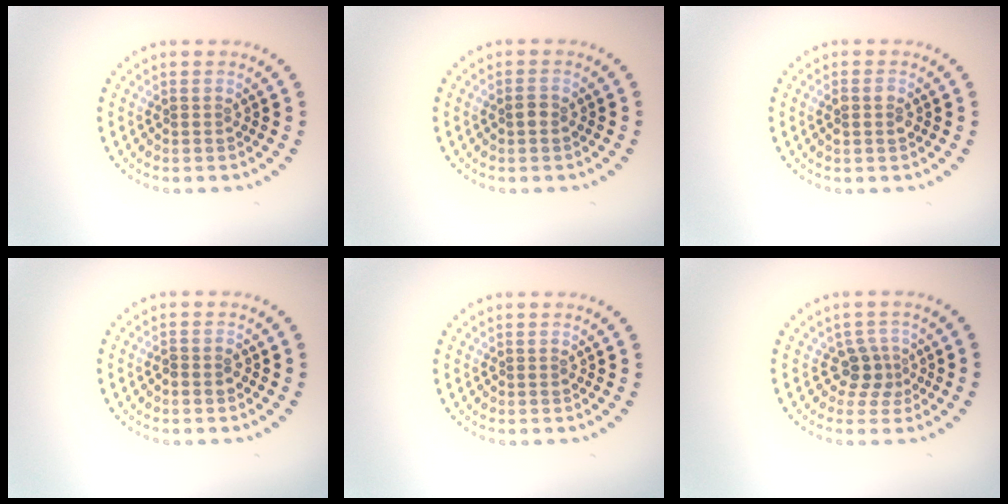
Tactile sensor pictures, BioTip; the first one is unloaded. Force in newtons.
{"total": 0.9, "press": 0.9, "slide": 0.1}
{"total": 1.4, "press": 1.4, "slide": 0.3}
{"total": 0.9, "press": 0.8, "slide": 0.4}
{"total": 0.0}
{"total": 2.3, "press": 1.7, "slide": 1.6}